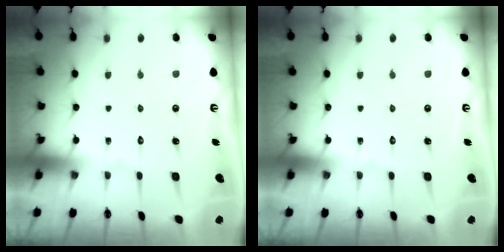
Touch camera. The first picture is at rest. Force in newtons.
{"total": 0.0}